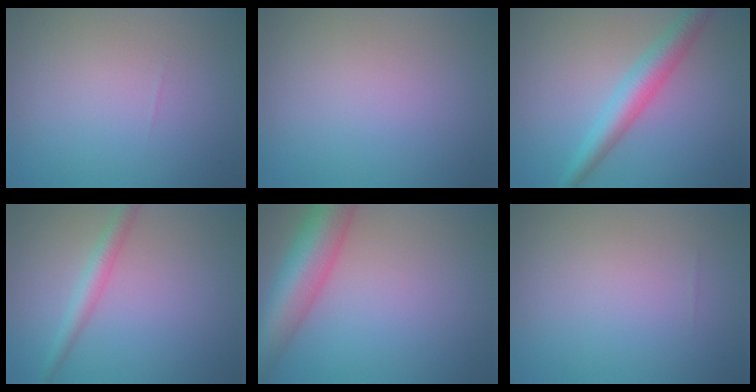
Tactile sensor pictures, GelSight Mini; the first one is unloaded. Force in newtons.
{"total": 0.0}
{"total": 4.1, "press": 4.1, "slide": 0.1}
{"total": 2.5, "press": 2.5, "slide": 0.0}
{"total": 8.8, "press": 8.8, "slide": 0.4}
{"total": 0.0}